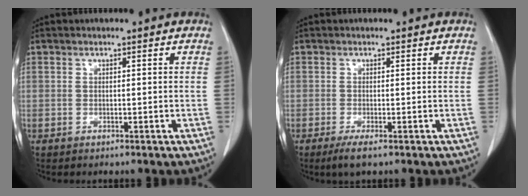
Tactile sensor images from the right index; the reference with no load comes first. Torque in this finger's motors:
{"motor_torque": [0.20, -0.26, 0.26, 0.06]}